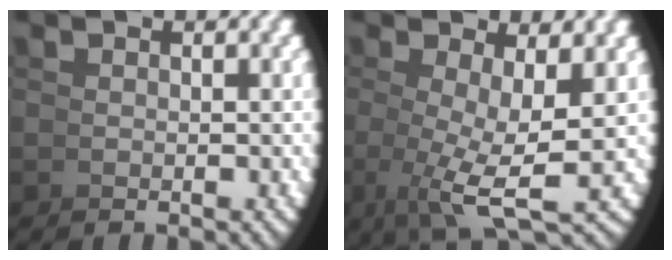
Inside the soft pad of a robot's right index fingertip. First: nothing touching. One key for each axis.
{"total": 6.0, "fx": 0.2, "fy": 2.4, "fz": 5.5, "tx": -0.098, "ty": -0.023, "tz": 0.013}